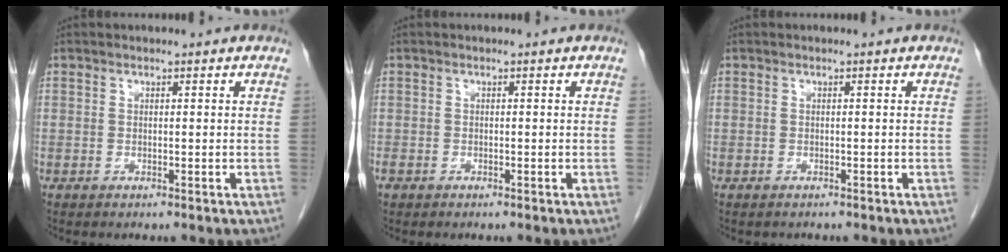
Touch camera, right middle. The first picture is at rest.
{"total": 1.0, "force": [-0.6, 0.7, 0.4], "torque": [-0.017, 0.000, -0.010]}
{"total": 0.5, "force": [-0.4, 0.3, 0.0], "torque": [-0.006, 0.001, -0.009]}